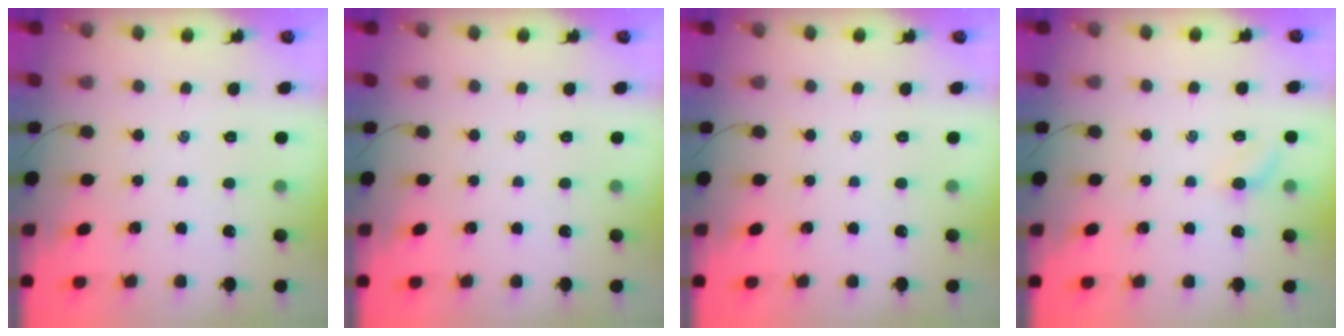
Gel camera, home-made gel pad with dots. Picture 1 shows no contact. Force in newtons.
{"total": 0.0}
{"total": 0.0}
{"total": 5.5, "press": 5.3, "slide": 1.3}